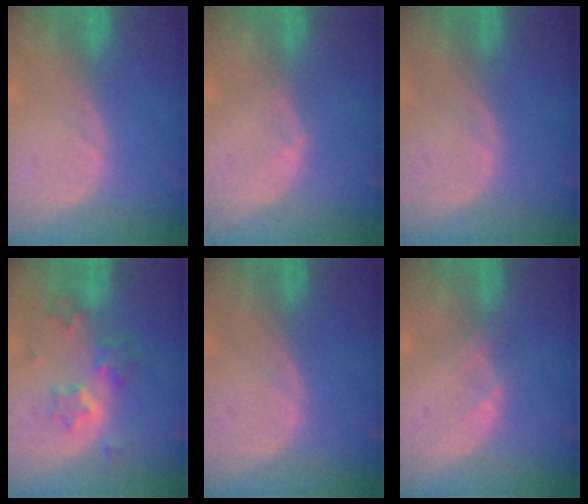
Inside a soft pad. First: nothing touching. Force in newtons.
{"total": 0.6, "press": 0.5, "slide": 0.3}
{"total": 0.0}
{"total": 6.1, "press": 5.8, "slide": 1.8}
{"total": 0.0}
{"total": 1.1, "press": 1.0, "slide": 0.2}